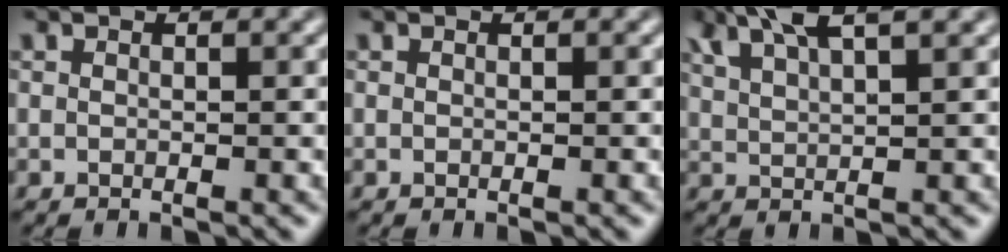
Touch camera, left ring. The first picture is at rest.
{"total": 0.0}
{"total": 6.3, "force": [4.4, 1.7, 4.3], "torque": [-0.081, 0.026, 0.070]}